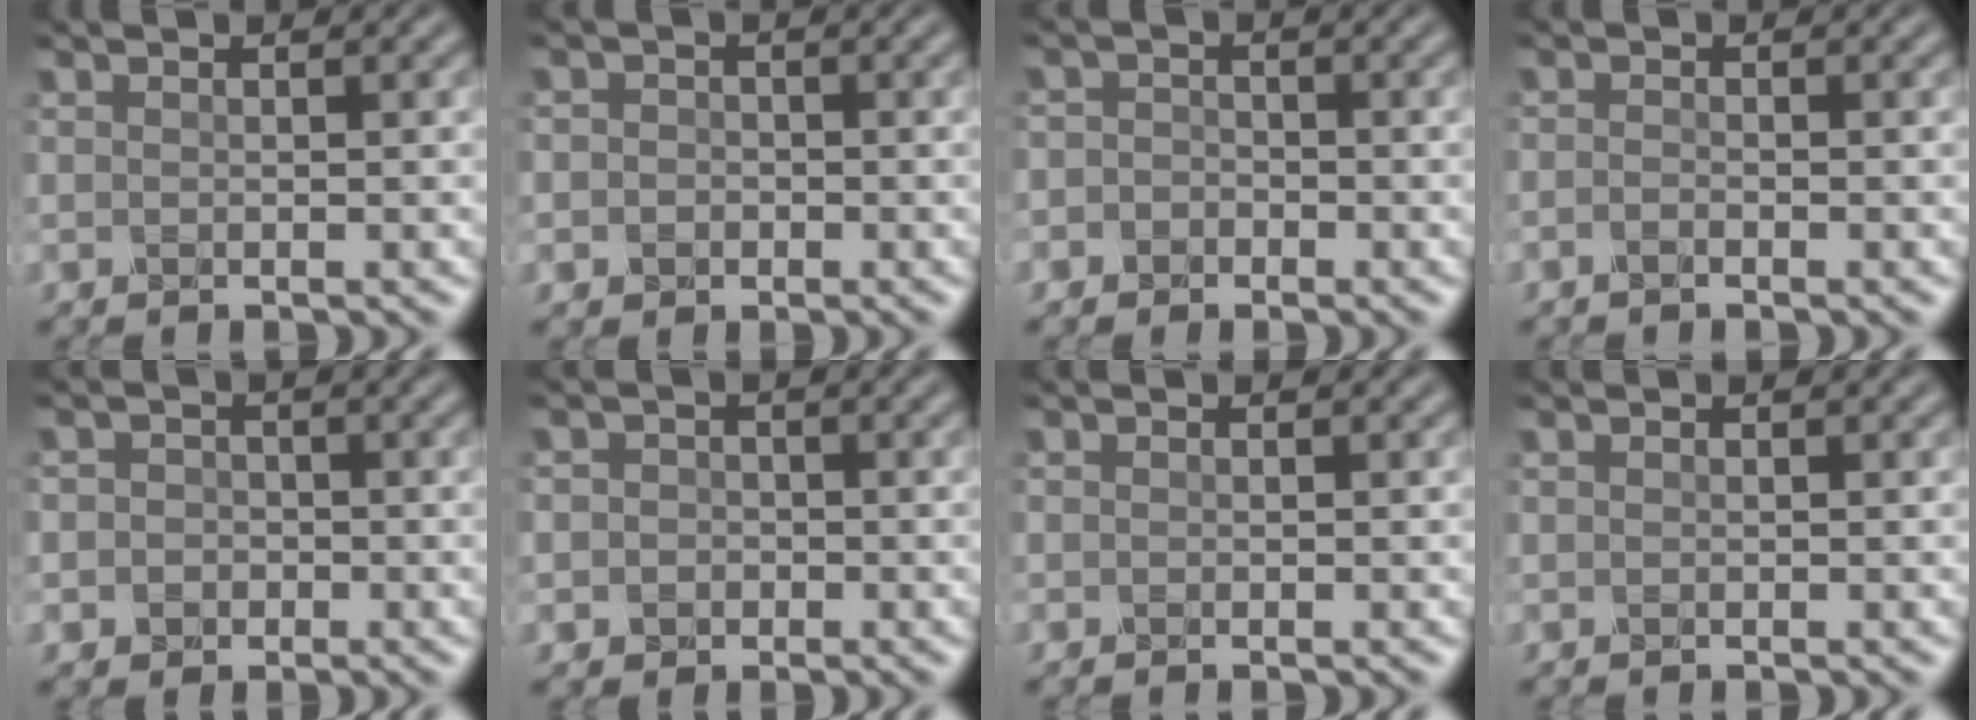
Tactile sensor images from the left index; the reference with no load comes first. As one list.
[{"total": 2.1, "force": [-0.1, 2.0, 0.7], "torque": [0.007, 0.003, -0.020]}, {"total": 2.1, "force": [-0.7, 1.9, 0.4], "torque": [0.017, 0.010, -0.030]}, {"total": 0.7, "force": [-0.5, 0.2, 0.5], "torque": [-0.010, -0.001, -0.012]}, {"total": 2.9, "force": [-0.3, 2.7, 0.8], "torque": [0.010, 0.009, -0.030]}, {"total": 2.6, "force": [-0.2, 2.5, 0.8], "torque": [0.009, 0.007, -0.026]}, {"total": 0.0}, {"total": 0.0}]